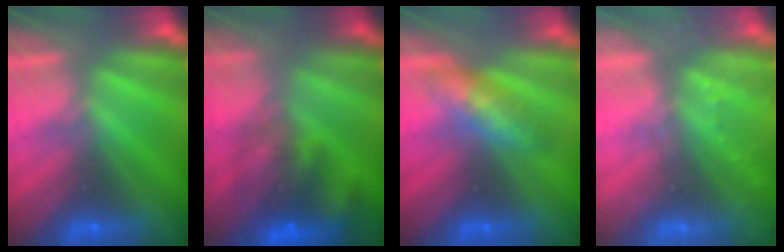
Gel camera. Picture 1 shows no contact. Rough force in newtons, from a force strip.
{"total": 7.3}
{"total": 4.5}
{"total": 2.2}